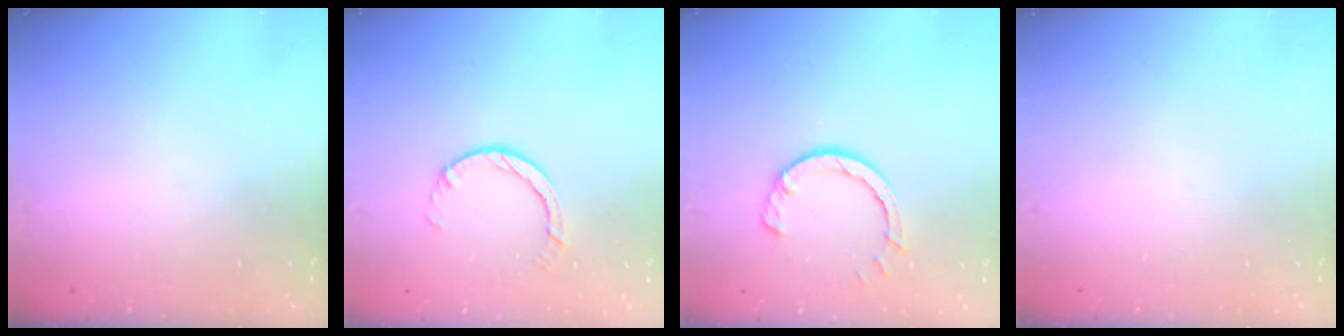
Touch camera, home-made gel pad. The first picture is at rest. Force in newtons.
{"total": 3.1, "press": 3.0, "slide": 0.5}
{"total": 5.5, "press": 5.5, "slide": 0.2}
{"total": 0.0}